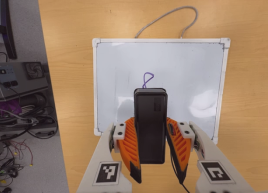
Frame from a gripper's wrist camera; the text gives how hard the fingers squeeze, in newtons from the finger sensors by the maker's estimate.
{"total": 7.0, "left": 5.6, "right": 8.4}